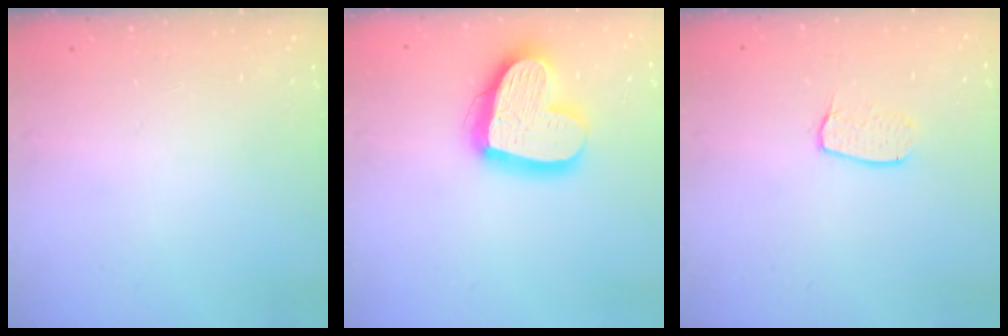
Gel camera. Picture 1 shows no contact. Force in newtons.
{"total": 18.0, "press": 17.9, "slide": 1.5}
{"total": 6.0, "press": 6.0, "slide": 0.5}